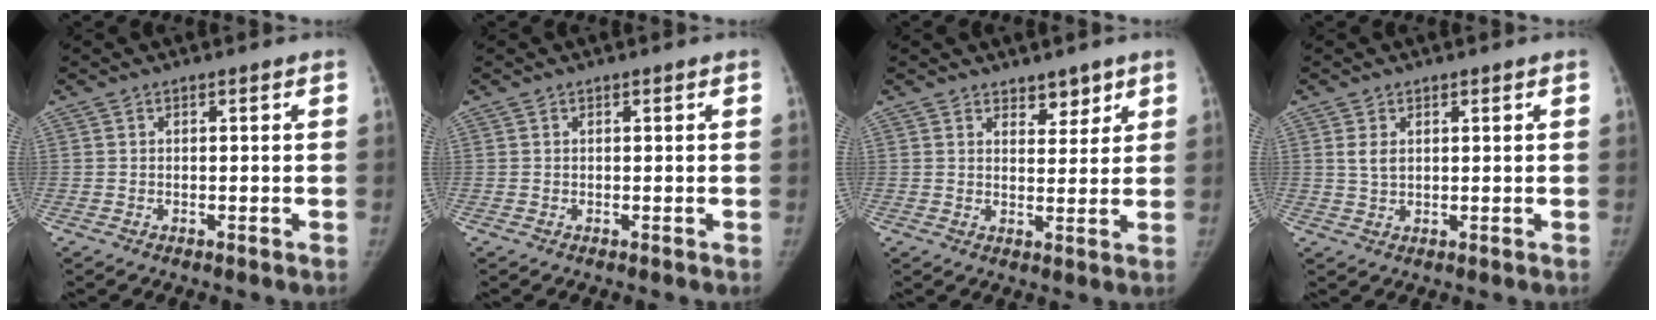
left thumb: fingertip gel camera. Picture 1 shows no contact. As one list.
[{"total": 0.0}, {"total": 3.9, "force": [2.9, 2.1, 1.5], "torque": [0.007, -0.020, 0.045]}, {"total": 2.4, "force": [0.9, 1.6, 1.6], "torque": [-0.022, -0.002, 0.021]}]